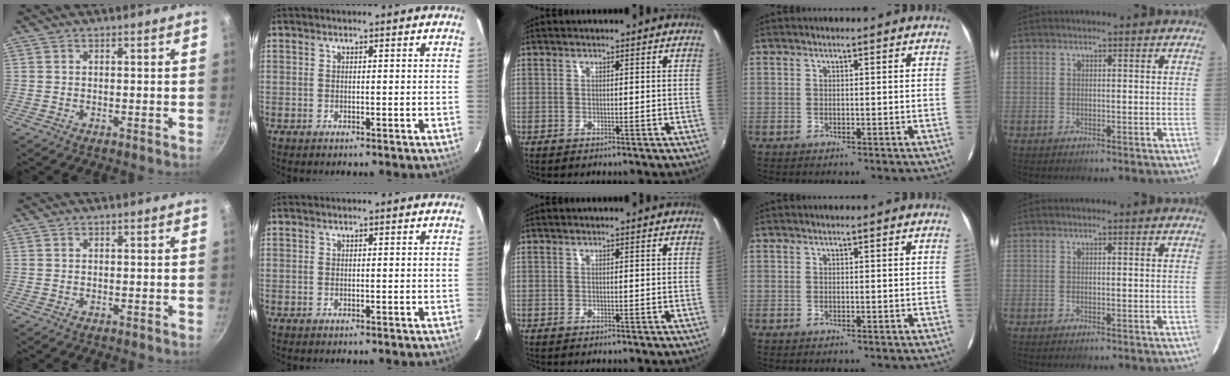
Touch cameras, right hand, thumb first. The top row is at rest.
{}